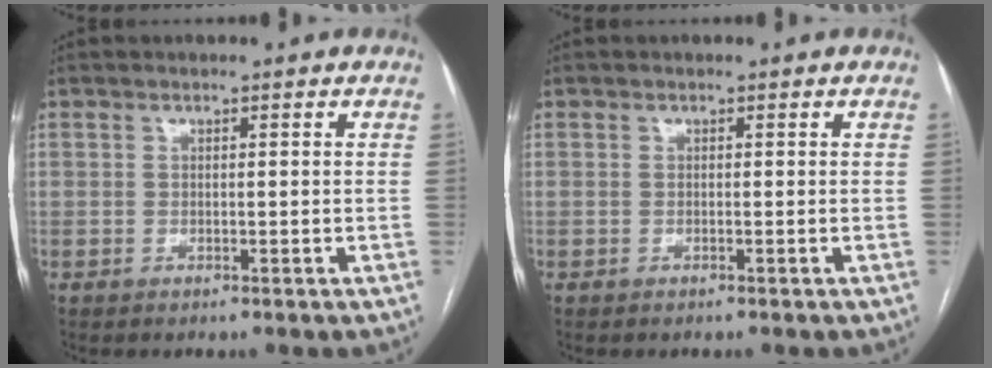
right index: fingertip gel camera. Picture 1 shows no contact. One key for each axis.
{"total": 0.0}